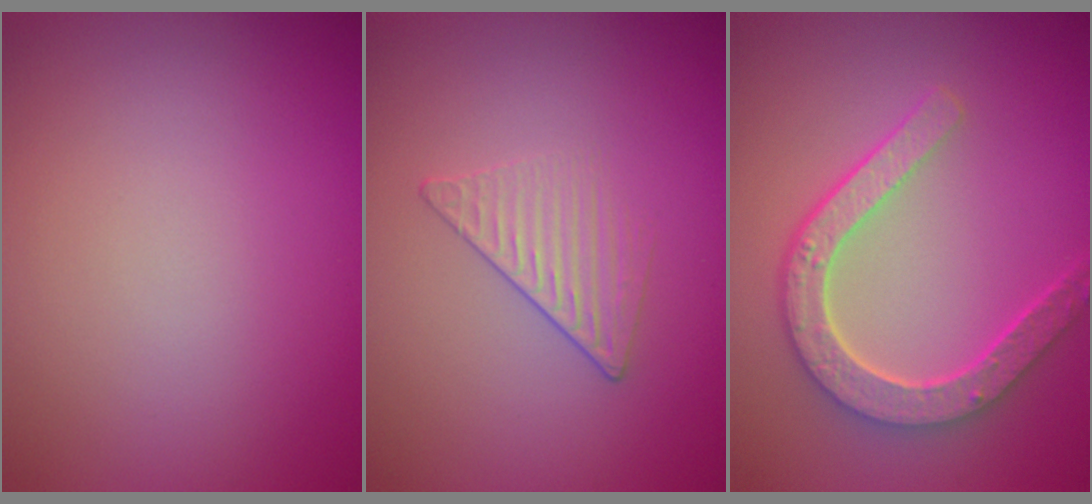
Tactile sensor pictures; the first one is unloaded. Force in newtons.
{"total": 1.6, "press": 1.0, "slide": 1.2}
{"total": 5.0, "press": 4.0, "slide": 3.1}